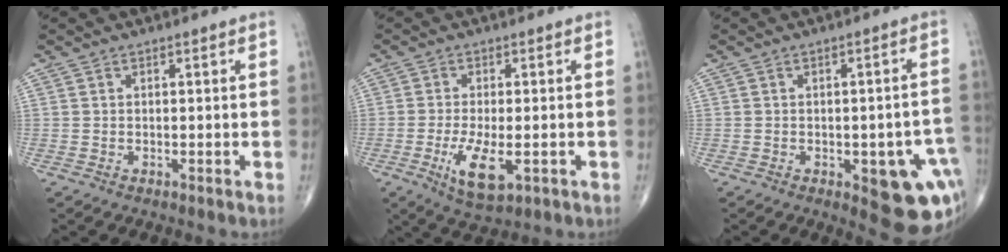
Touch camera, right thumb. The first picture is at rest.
{"total": 7.8, "force": [-2.4, 3.0, 6.8], "torque": [-0.126, -0.015, -0.035]}
{"total": 13.9, "force": [-4.3, 5.5, 12.0], "torque": [-0.103, 0.016, -0.034]}